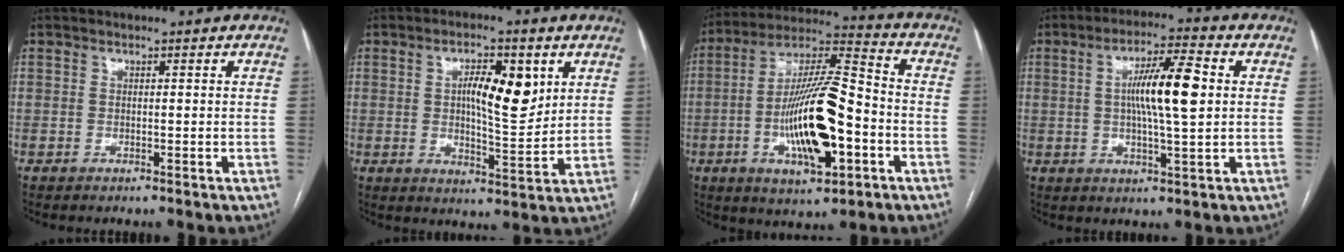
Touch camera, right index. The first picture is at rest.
{"total": 9.0, "force": [2.7, 2.7, 8.2], "torque": [-0.132, 0.006, 0.046]}
{"total": 17.8, "force": [-4.5, 4.4, 16.7], "torque": [-0.316, 0.005, -0.073]}
{"total": 10.1, "force": [1.3, 1.0, 10.0], "torque": [-0.178, 0.007, 0.020]}